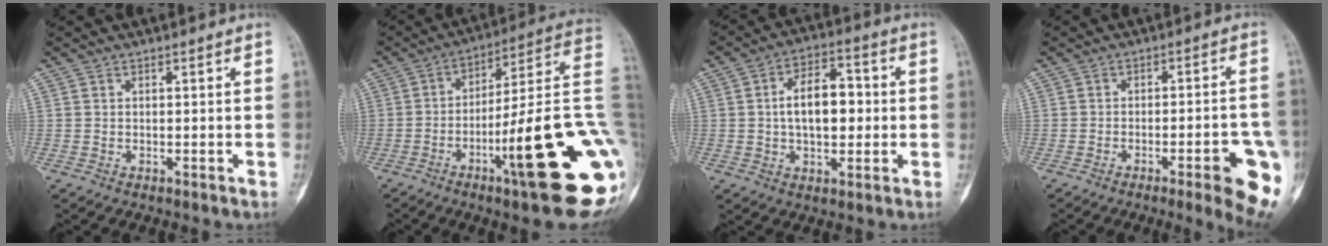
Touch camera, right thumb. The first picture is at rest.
{"total": 24.7, "force": [-7.2, 3.8, 23.3], "torque": [-0.262, 0.026, -0.103]}
{"total": 11.0, "force": [0.4, 6.3, 9.0], "torque": [-0.125, 0.018, 0.003]}
{"total": 11.5, "force": [-4.8, 2.2, 10.2], "torque": [-0.118, 0.016, -0.054]}